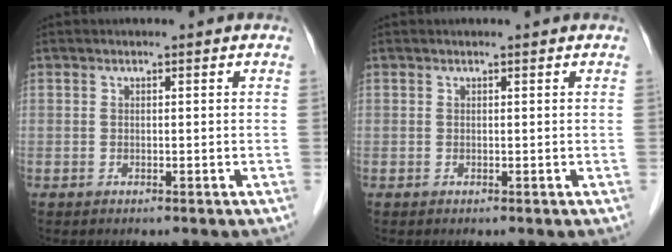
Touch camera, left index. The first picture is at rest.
{"total": 0.6, "force": [0.6, 0.0, 0.1], "torque": [-0.005, 0.002, 0.006]}